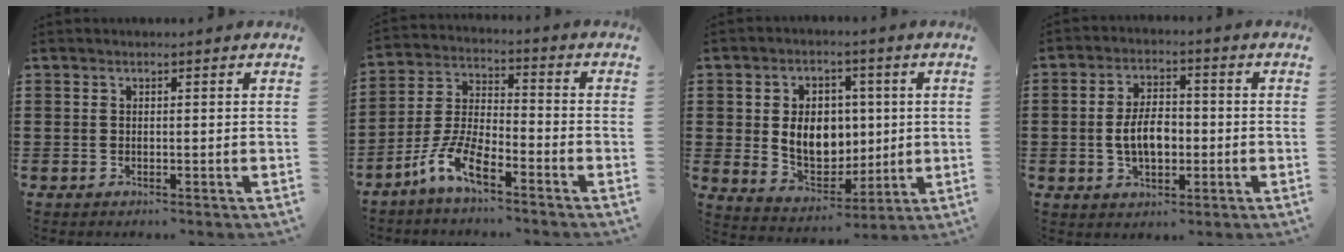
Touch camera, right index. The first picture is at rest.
{"total": 7.6, "force": [-5.4, 2.1, 4.9], "torque": [-0.128, -0.005, -0.109]}
{"total": 8.8, "force": [0.8, 6.7, 5.7], "torque": [-0.102, 0.013, 0.015]}
{"total": 5.8, "force": [-0.8, 3.2, 4.8], "torque": [-0.080, 0.000, -0.020]}